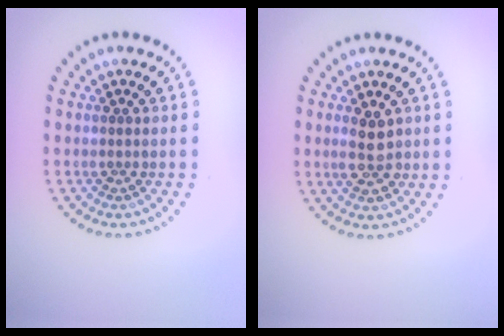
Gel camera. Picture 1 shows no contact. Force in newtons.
{"total": 2.8, "press": 2.8, "slide": 0.1}